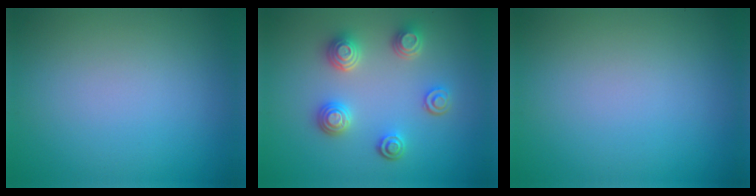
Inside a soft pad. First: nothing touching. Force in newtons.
{"total": 3.7, "press": 3.2, "slide": 1.8}
{"total": 0.0}